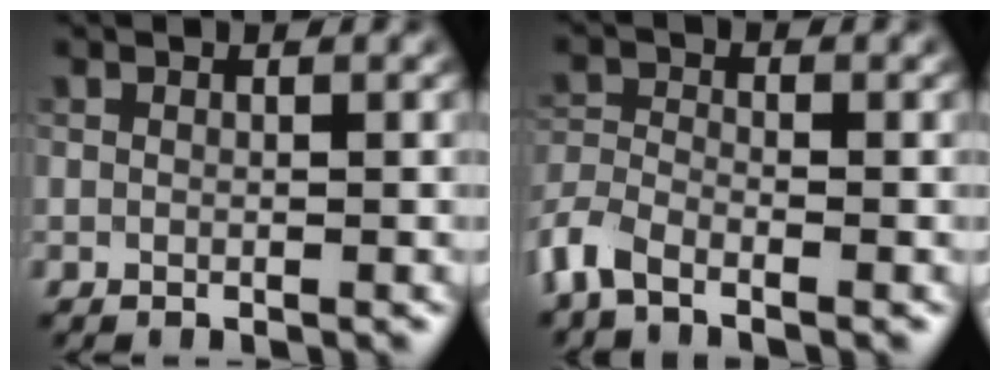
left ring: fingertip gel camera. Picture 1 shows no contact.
{"total": 3.5, "force": [-2.6, 1.3, 1.9], "torque": [-0.046, -0.005, -0.068]}